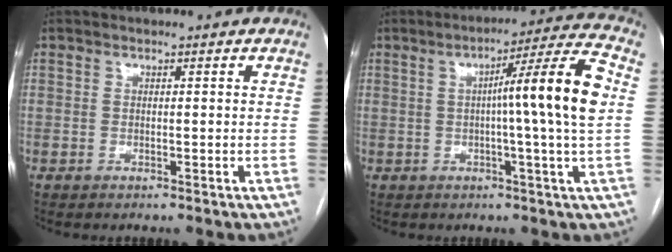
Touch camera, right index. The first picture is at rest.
{"total": 12.5, "force": [0.8, -2.0, 12.3], "torque": [-0.181, 0.007, 0.007]}